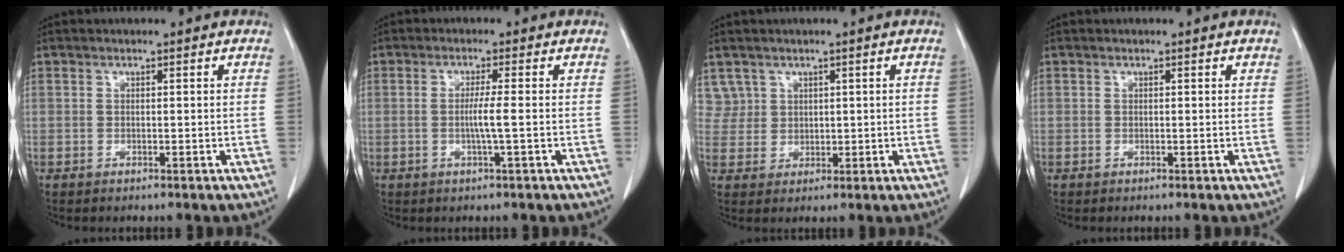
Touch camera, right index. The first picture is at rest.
{"total": 3.0, "force": [-0.5, -0.8, 2.9], "torque": [-0.051, -0.002, -0.012]}
{"total": 3.2, "force": [1.9, 2.6, -0.4], "torque": [0.017, 0.007, 0.035]}
{"total": 0.0}